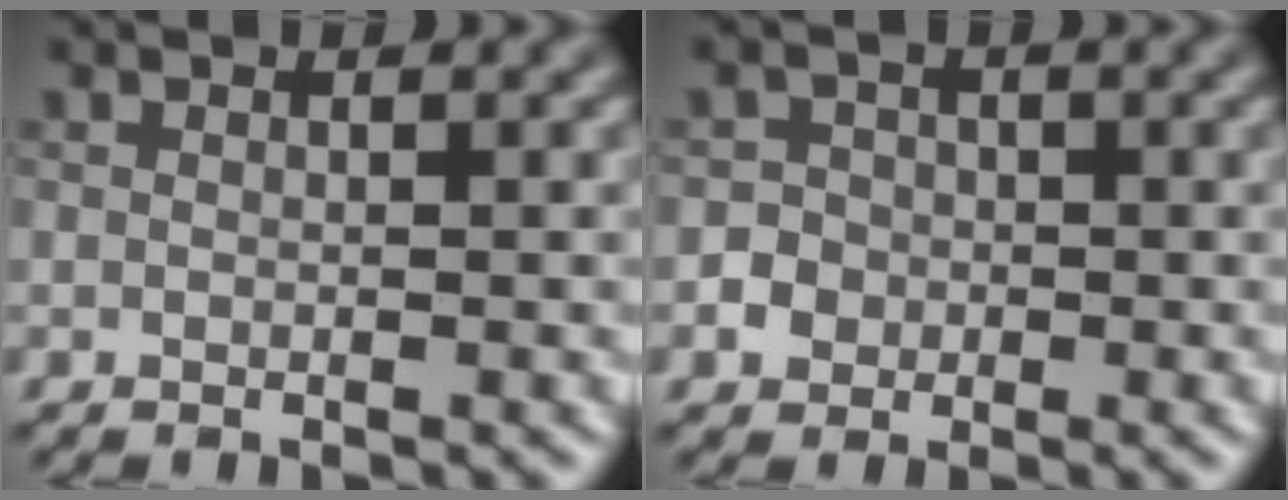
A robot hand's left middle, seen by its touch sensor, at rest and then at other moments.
{"total": 3.3, "force": [-1.1, 3.0, 0.7], "torque": [0.009, 0.008, -0.031]}